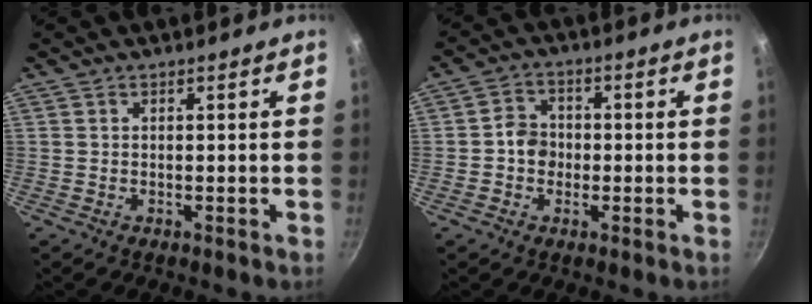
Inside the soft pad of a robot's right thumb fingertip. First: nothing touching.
{"total": 4.8, "force": [-0.7, 4.2, 2.1], "torque": [-0.006, 0.017, -0.020]}